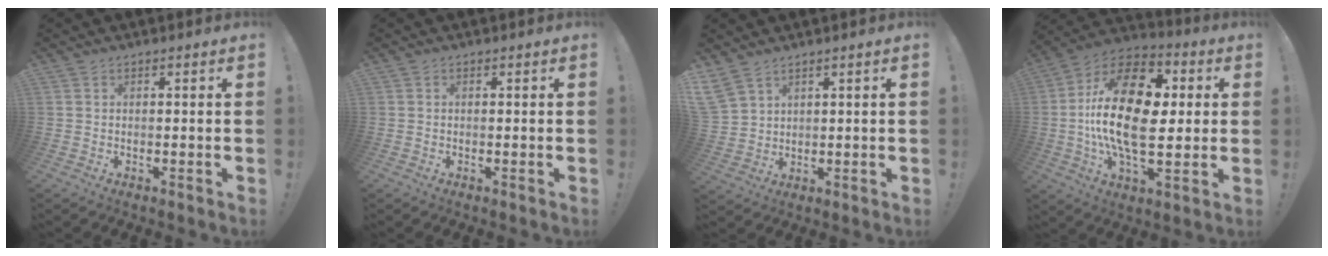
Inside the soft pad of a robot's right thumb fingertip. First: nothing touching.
{"total": 0.0}
{"total": 6.0, "force": [4.5, 3.1, 2.4], "torque": [-0.056, -0.019, 0.090]}
{"total": 26.5, "force": [0.9, 13.5, 22.8], "torque": [-0.421, 0.007, 0.015]}